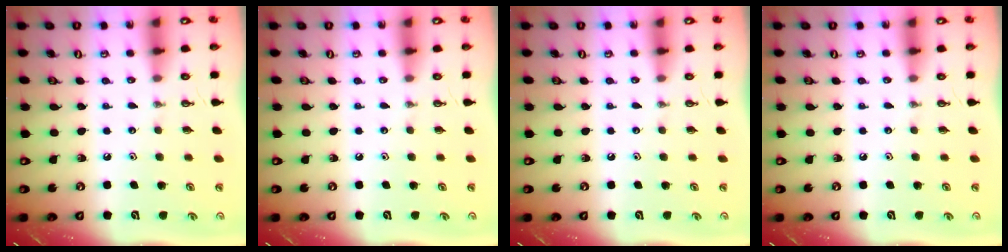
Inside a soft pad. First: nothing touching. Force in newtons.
{"total": 0.0}
{"total": 0.0}
{"total": 0.0}